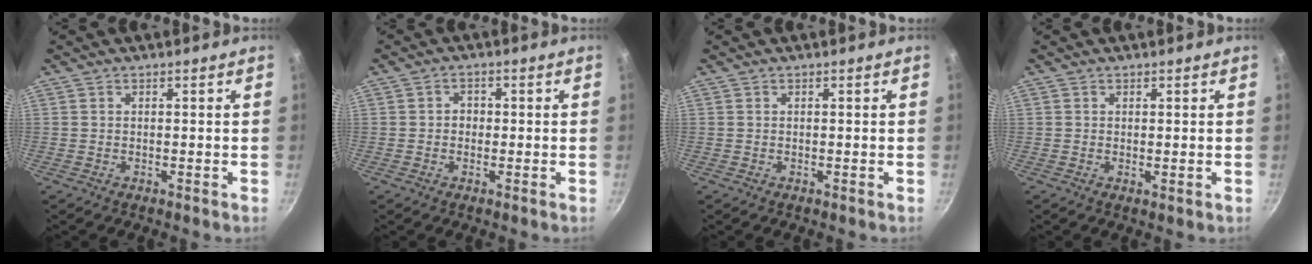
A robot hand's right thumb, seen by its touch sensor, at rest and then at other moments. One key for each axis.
{"total": 2.1, "fx": -0.2, "fy": 1.9, "fz": 1.0, "tx": -0.005, "ty": 0.005, "tz": -0.006}
{"total": 0.0}
{"total": 0.7, "fx": 0.3, "fy": 0.3, "fz": 0.5, "tx": -0.007, "ty": -0.009, "tz": 0.002}